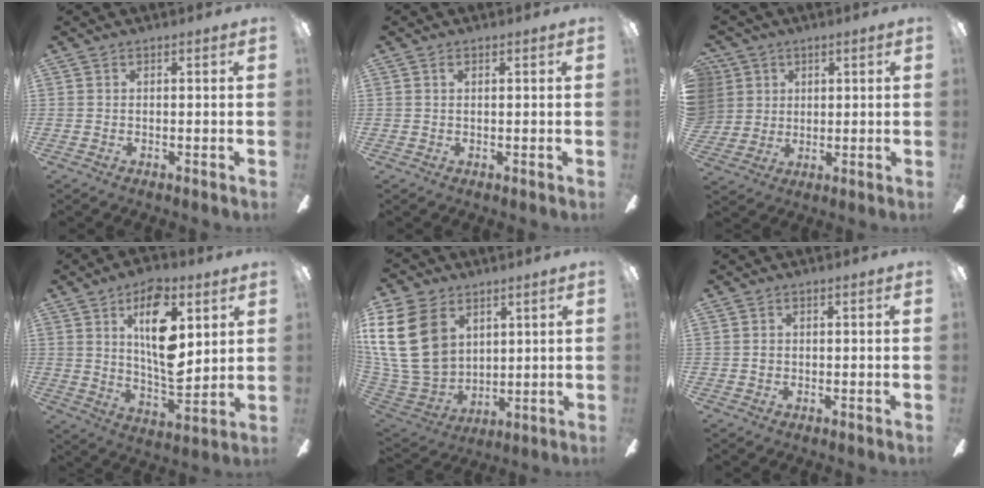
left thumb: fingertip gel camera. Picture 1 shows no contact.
{"total": 0.8, "force": [0.4, 0.4, 0.6], "torque": [-0.013, 0.003, 0.006]}
{"total": 6.3, "force": [2.3, 5.9, 0.4], "torque": [-0.020, -0.003, 0.047]}
{"total": 17.0, "force": [6.7, 7.8, 13.5], "torque": [-0.216, -0.028, 0.108]}
{"total": 21.8, "force": [6.7, 16.2, 13.0], "torque": [-0.300, -0.023, 0.123]}
{"total": 1.0, "force": [0.1, 0.9, 0.4], "torque": [-0.007, 0.005, 0.000]}